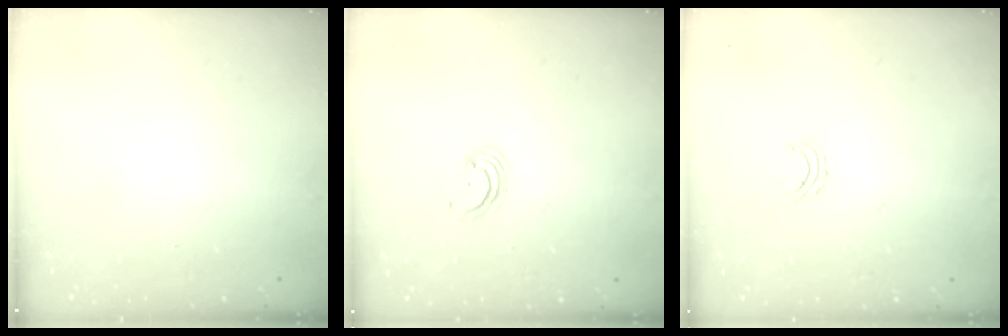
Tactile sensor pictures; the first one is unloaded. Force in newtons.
{"total": 2.6, "press": 2.6, "slide": 0.3}
{"total": 4.3, "press": 4.3, "slide": 0.3}